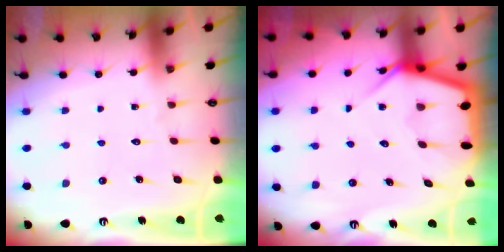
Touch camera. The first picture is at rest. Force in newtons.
{"total": 7.5, "press": 7.4, "slide": 0.6}